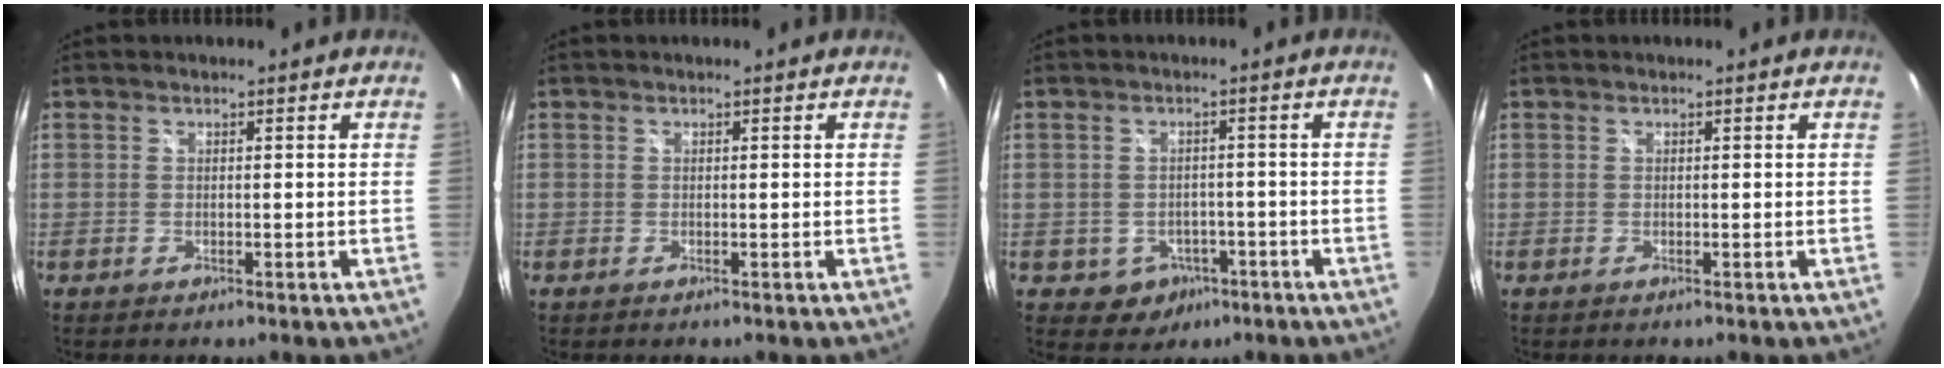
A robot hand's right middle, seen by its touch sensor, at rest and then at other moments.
{"total": 0.0}
{"total": 4.9, "force": [-2.1, 4.3, 1.1], "torque": [-0.035, 0.009, -0.016]}
{"total": 0.0}